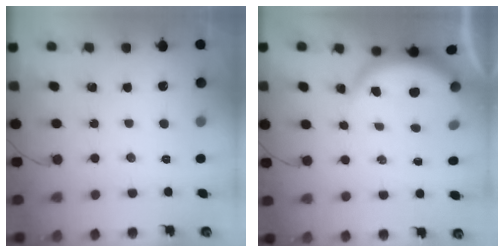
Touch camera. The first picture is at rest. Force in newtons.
{"total": 3.9, "press": 3.9, "slide": 0.2}